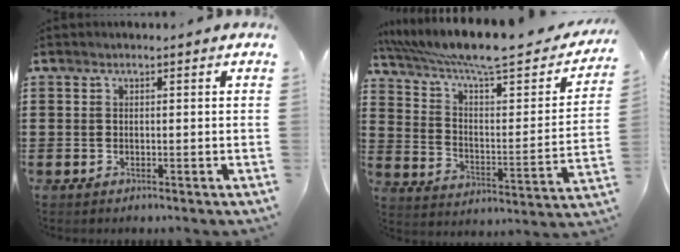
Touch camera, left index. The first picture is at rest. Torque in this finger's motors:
{"motor_torque": [1.08, -1.06, 1.05, 0.16]}